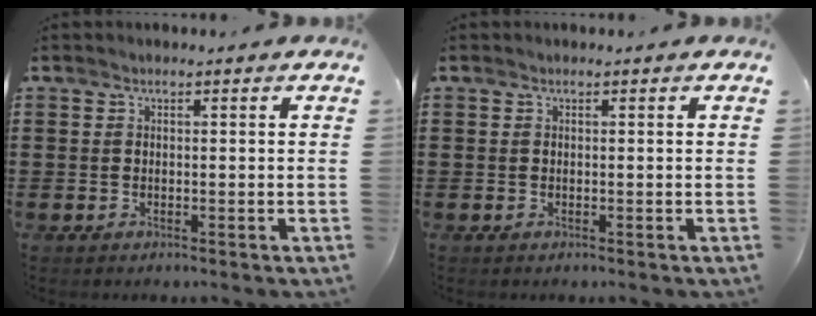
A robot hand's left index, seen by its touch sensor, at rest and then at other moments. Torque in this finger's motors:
{"motor_torque": [0.00, 0.00, 0.00, -0.01]}